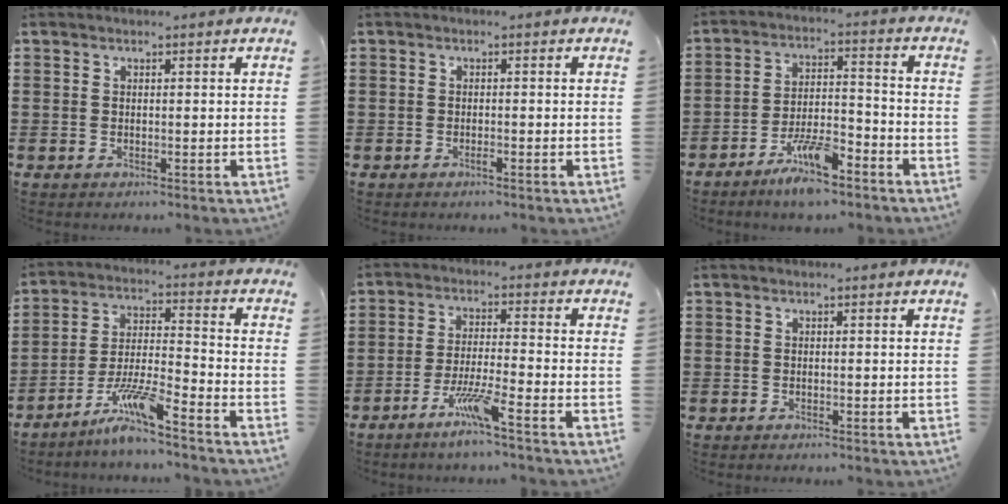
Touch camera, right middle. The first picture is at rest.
{"total": 0.6, "force": [-0.5, 0.1, 0.3], "torque": [-0.009, -0.004, -0.009]}
{"total": 8.1, "force": [-6.0, 1.9, 5.1], "torque": [-0.106, -0.001, -0.114]}
{"total": 8.4, "force": [-6.7, 0.0, 5.1], "torque": [-0.115, -0.016, -0.133]}
{"total": 6.2, "force": [-4.3, 0.0, 4.4], "torque": [-0.092, -0.012, -0.081]}
{"total": 0.0}